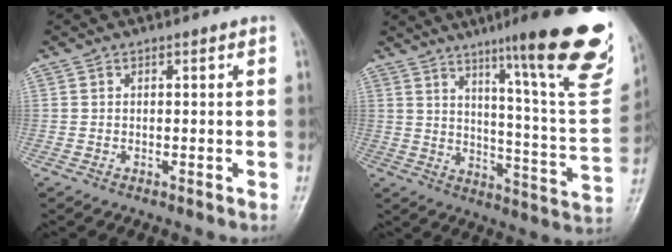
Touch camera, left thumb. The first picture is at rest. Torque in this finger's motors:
{"motor_torque": [1.35, -0.59, 1.66, -1.12, 0.33]}